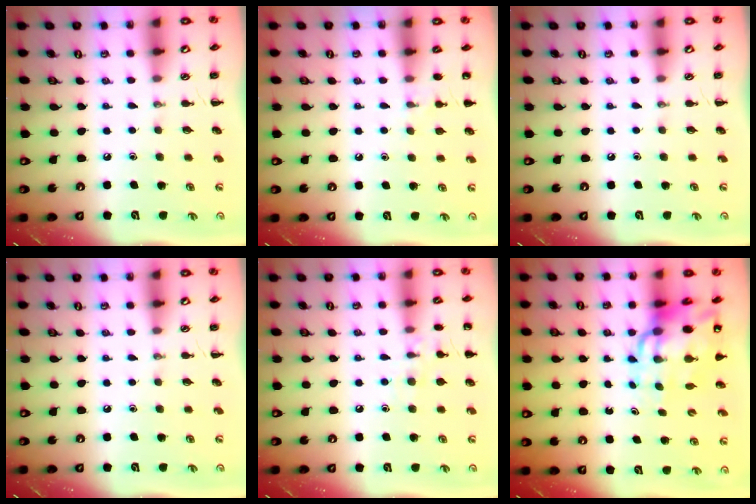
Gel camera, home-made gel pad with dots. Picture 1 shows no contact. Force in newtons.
{"total": 6.5, "press": 6.4, "slide": 1.4}
{"total": 0.0}
{"total": 0.0}
{"total": 8.6, "press": 8.3, "slide": 2.1}
{"total": 14.4, "press": 13.8, "slide": 4.1}